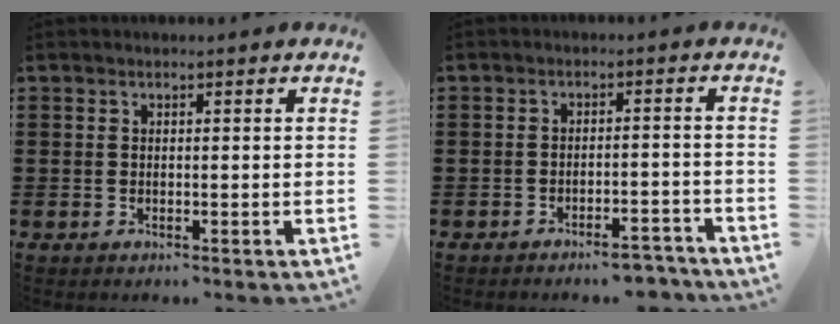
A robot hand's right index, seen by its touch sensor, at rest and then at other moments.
{"total": 3.9, "force": [-3.7, 0.3, 1.2], "torque": [-0.022, 0.000, -0.072]}